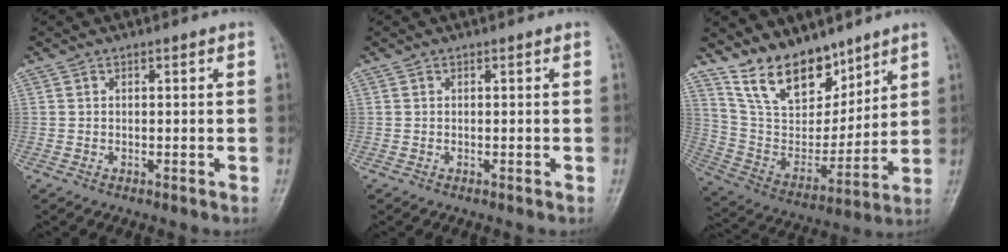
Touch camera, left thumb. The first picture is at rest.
{"total": 0.0}
{"total": 15.3, "force": [11.5, 7.7, 6.7], "torque": [-0.076, -0.068, 0.225]}